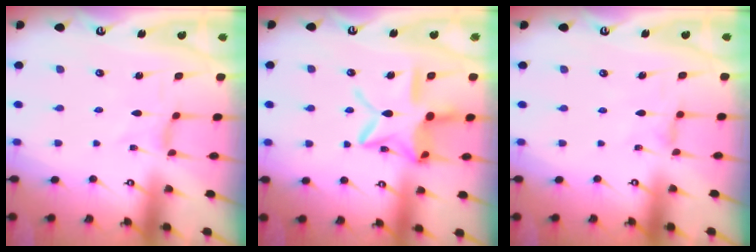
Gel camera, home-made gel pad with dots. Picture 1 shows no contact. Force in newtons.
{"total": 16.0, "press": 15.9, "slide": 1.2}
{"total": 0.9, "press": 0.8, "slide": 0.3}